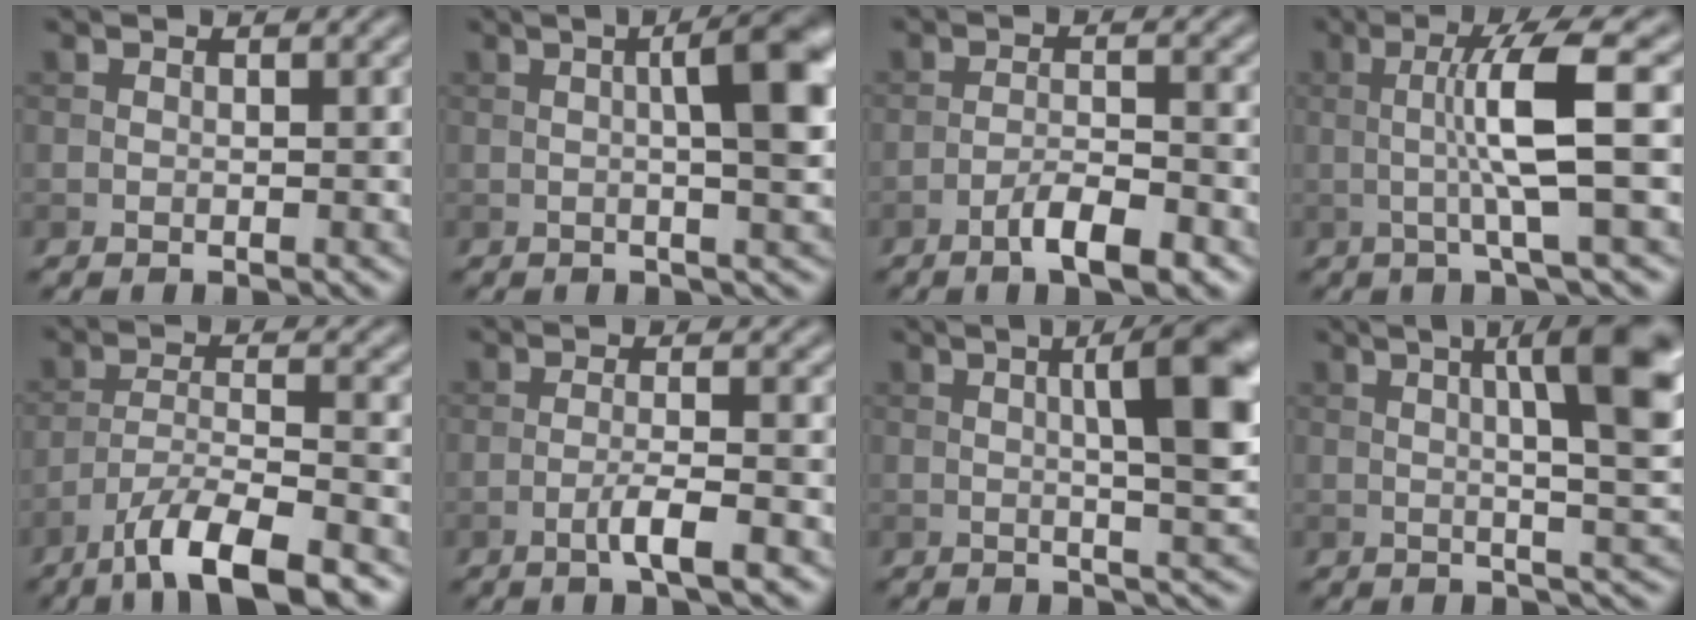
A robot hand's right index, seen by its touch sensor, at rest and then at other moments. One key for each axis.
{"total": 6.5, "fx": 0.8, "fy": 1.5, "fz": 6.3, "tx": -0.071, "ty": 0.012, "tz": 0.011}
{"total": 4.2, "fx": -2.7, "fy": 0.9, "fz": 3.2, "tx": -0.058, "ty": 0.007, "tz": -0.049}
{"total": 6.5, "fx": 0.1, "fy": 0.7, "fz": 6.5, "tx": -0.119, "ty": 0.008, "tz": 0.000}
{"total": 8.0, "fx": -5.7, "fy": 1.9, "fz": 5.4, "tx": -0.090, "ty": 0.001, "tz": -0.103}
{"total": 3.3, "fx": -1.6, "fy": 0.4, "fz": 2.8, "tx": -0.048, "ty": 0.008, "tz": -0.036}
{"total": 7.9, "fx": 1.3, "fy": 1.7, "fz": 7.6, "tx": -0.089, "ty": 0.013, "tz": 0.019}
{"total": 10.6, "fx": 2.4, "fy": 2.5, "fz": 10.0, "tx": -0.117, "ty": 0.014, "tz": 0.028}